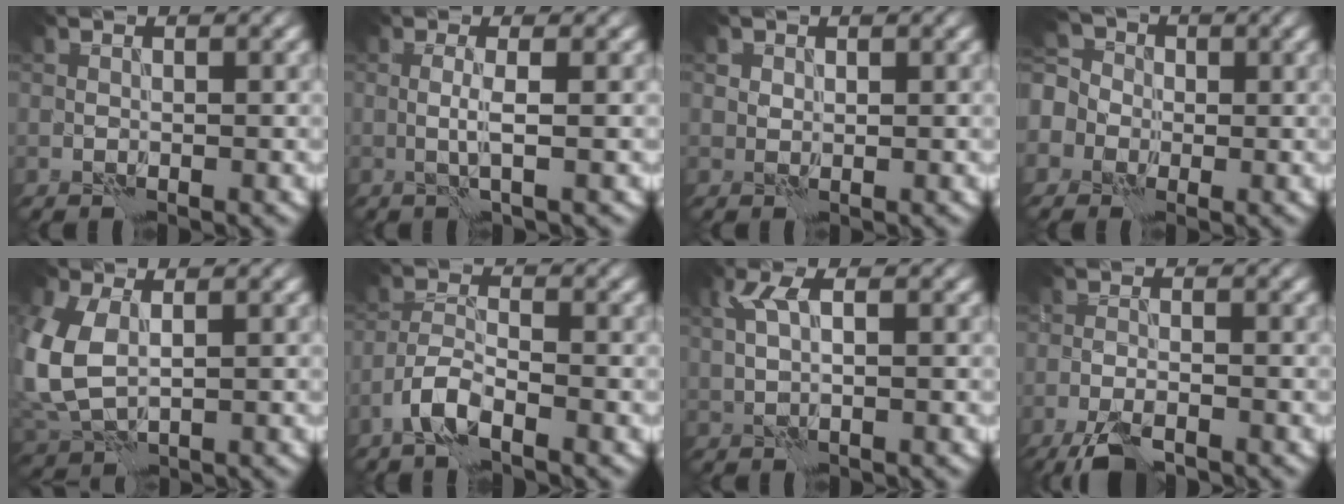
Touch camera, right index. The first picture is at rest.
{"total": 1.8, "force": [0.1, 0.2, 1.8], "torque": [-0.038, -0.003, -0.002]}
{"total": 0.7, "force": [0.5, 0.5, -0.1], "torque": [0.002, 0.003, 0.008]}
{"total": 5.0, "force": [-1.4, 4.5, 1.6], "torque": [-0.039, 0.019, -0.046]}
{"total": 6.8, "force": [0.6, 4.4, 5.2], "torque": [-0.157, -0.006, 0.019]}
{"total": 3.0, "force": [-2.2, 0.8, 2.0], "torque": [-0.045, 0.006, -0.051]}
{"total": 2.2, "force": [1.0, 0.5, 1.9], "torque": [-0.043, 0.006, 0.019]}
{"total": 4.1, "force": [-3.2, 1.1, 2.4], "torque": [-0.051, -0.008, -0.066]}